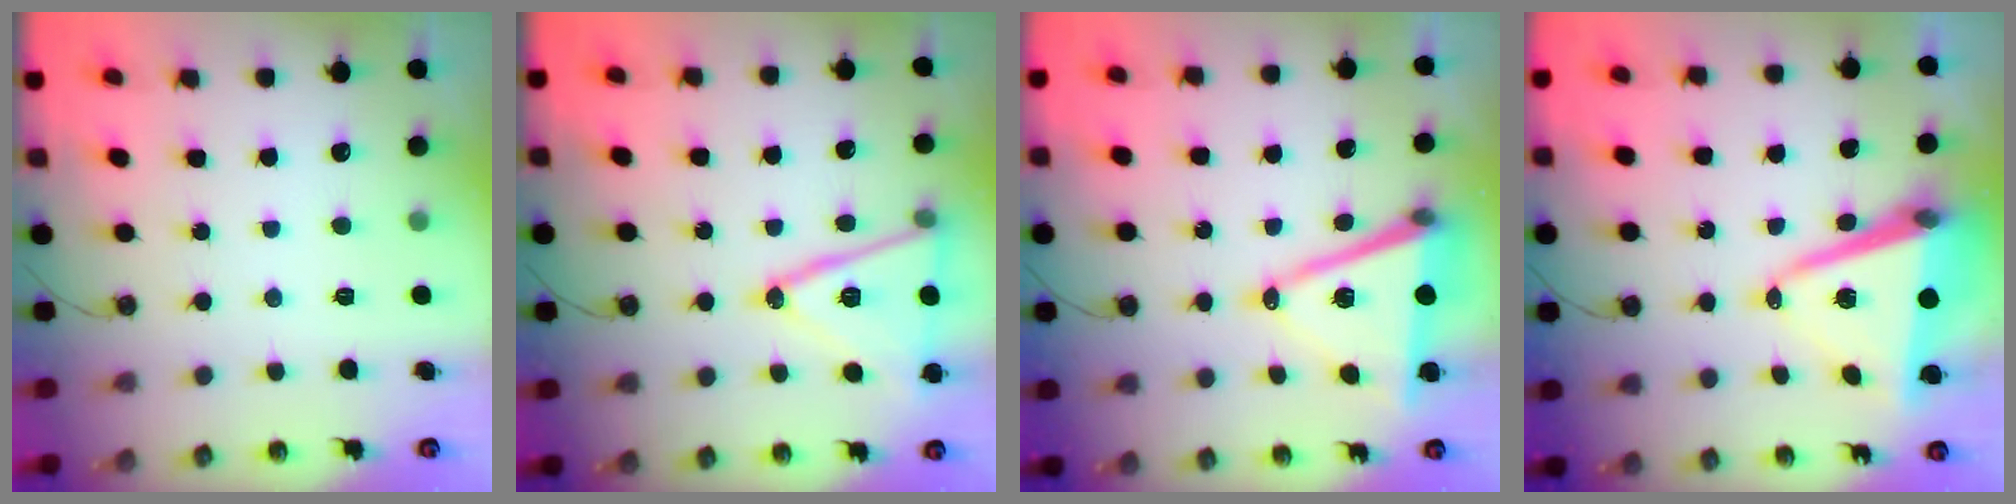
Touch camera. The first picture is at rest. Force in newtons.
{"total": 17.0, "press": 16.6, "slide": 3.4}
{"total": 14.6, "press": 14.1, "slide": 3.8}
{"total": 13.3, "press": 12.9, "slide": 3.2}